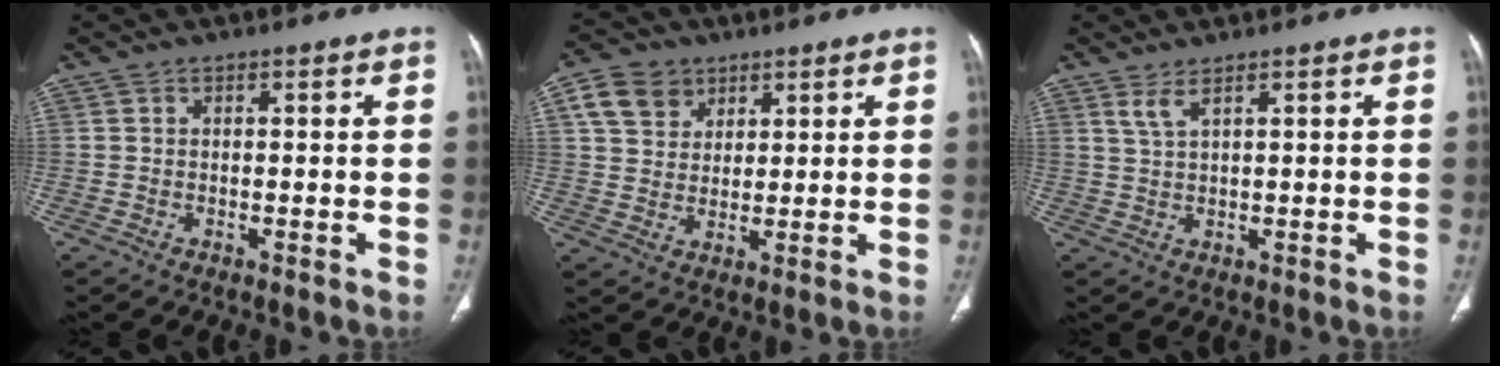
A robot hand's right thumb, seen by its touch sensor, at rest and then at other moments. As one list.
[{"total": 8.1, "force": [3.9, 6.3, 3.2], "torque": [-0.037, -0.009, 0.076]}, {"total": 2.5, "force": [1.7, 0.3, 1.8], "torque": [-0.047, -0.008, 0.042]}]